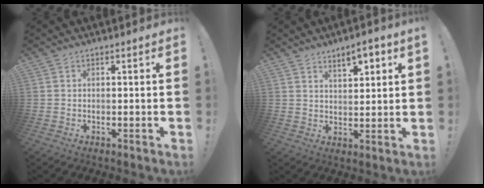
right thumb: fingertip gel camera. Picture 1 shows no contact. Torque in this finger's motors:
{"motor_torque": [0.02, 0.02, 0.07, 0.16, 0.07]}